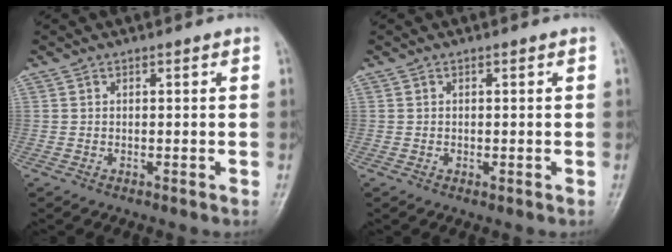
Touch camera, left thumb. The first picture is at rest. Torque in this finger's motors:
{"motor_torque": [-0.06, 0.03, 0.09, 0.07, 0.00]}